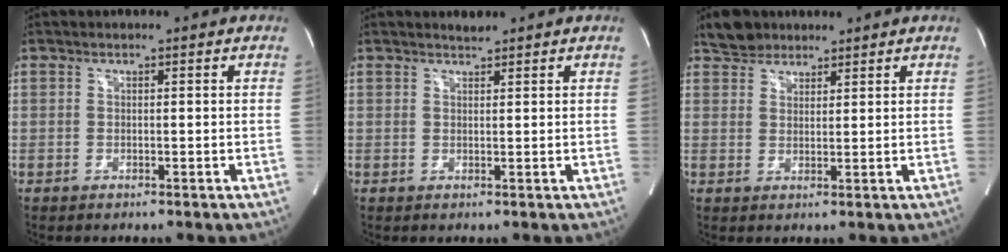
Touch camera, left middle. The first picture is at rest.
{"total": 1.1, "force": [1.1, 0.1, 0.0], "torque": [-0.009, 0.001, 0.021]}
{"total": 4.0, "force": [3.3, 2.2, 0.6], "torque": [-0.017, 0.017, 0.060]}